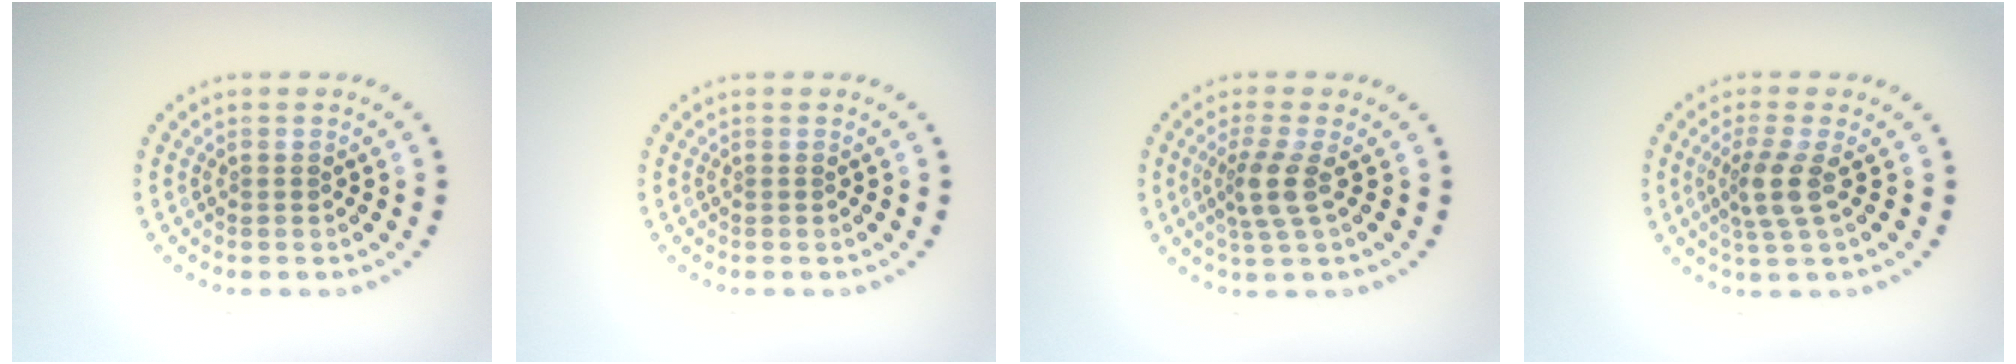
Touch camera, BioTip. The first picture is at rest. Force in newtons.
{"total": 0.0}
{"total": 2.9, "press": 2.2, "slide": 1.8}
{"total": 2.9, "press": 2.2, "slide": 1.8}